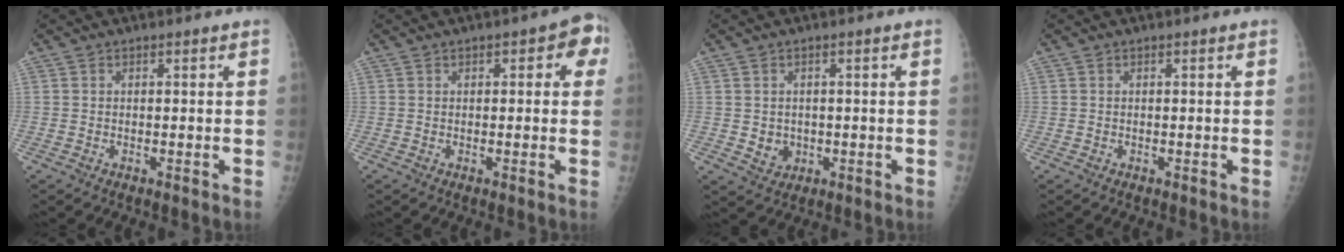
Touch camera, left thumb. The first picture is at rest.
{"total": 5.0, "force": [1.4, 2.4, 4.2], "torque": [-0.025, 0.007, 0.009]}
{"total": 3.2, "force": [-0.2, 2.9, 1.4], "torque": [-0.010, -0.001, 0.008]}
{"total": 0.0}